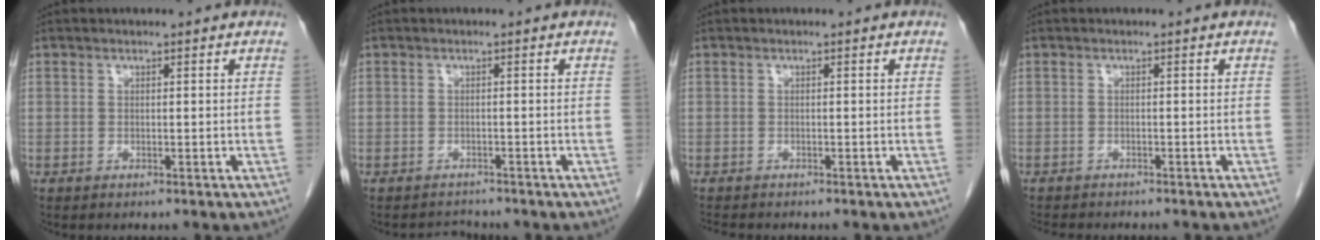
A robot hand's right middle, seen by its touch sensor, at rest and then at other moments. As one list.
[{"total": 1.8, "force": [-1.7, 0.4, -0.6], "torque": [0.005, -0.008, -0.028]}, {"total": 2.9, "force": [-2.6, 0.5, 1.1], "torque": [-0.018, -0.007, -0.038]}, {"total": 6.5, "force": [-5.8, 1.4, 2.7], "torque": [-0.039, -0.008, -0.081]}]